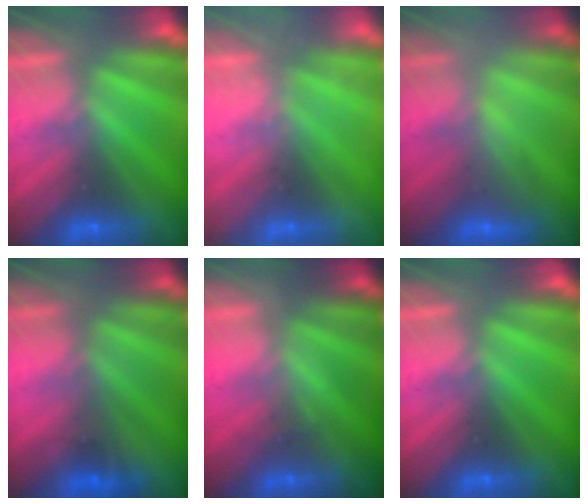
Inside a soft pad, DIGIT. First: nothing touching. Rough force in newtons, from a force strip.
{"total": 2.0}
{"total": 2.3}
{"total": 1.6}
{"total": 2.0}
{"total": 0.0}